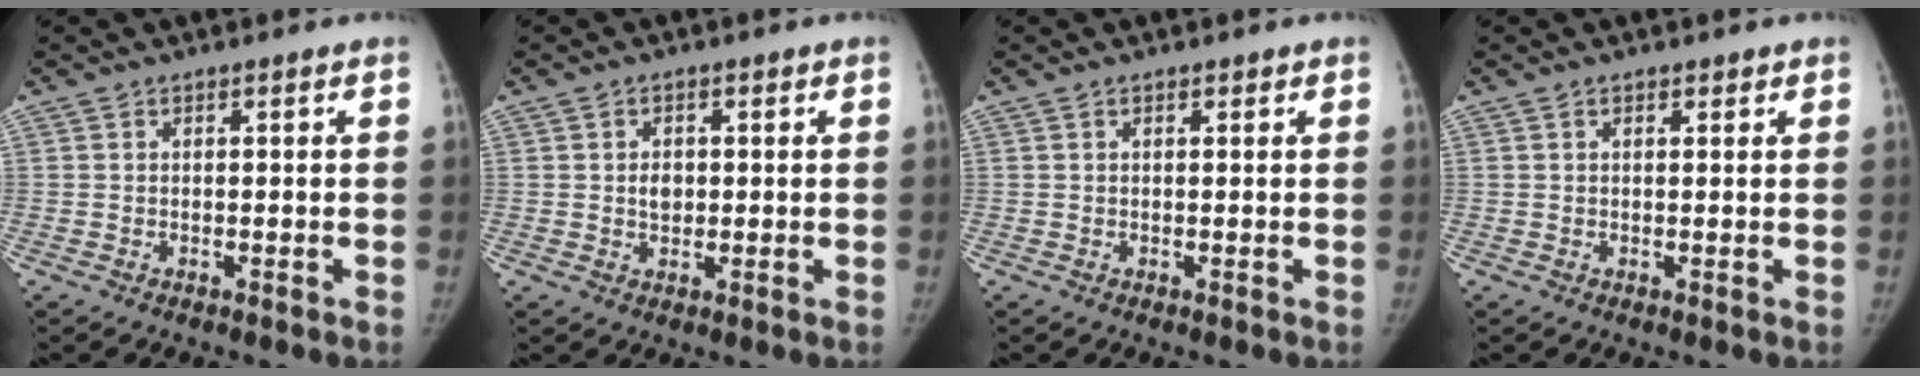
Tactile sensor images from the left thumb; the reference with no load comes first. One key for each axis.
{"total": 2.9, "fx": 0.3, "fy": 2.3, "fz": 1.8, "tx": -0.018, "ty": 0.000, "tz": 0.005}
{"total": 0.8, "fx": 0.5, "fy": 0.4, "fz": 0.5, "tx": -0.005, "ty": -0.001, "tz": 0.005}
{"total": 1.4, "fx": 0.9, "fy": 0.8, "fz": 0.6, "tx": 0.000, "ty": -0.003, "tz": 0.008}